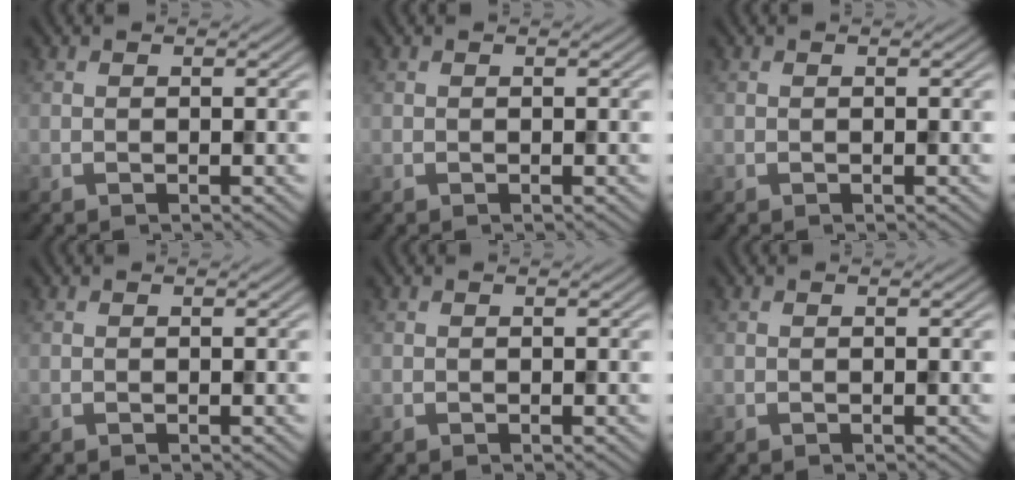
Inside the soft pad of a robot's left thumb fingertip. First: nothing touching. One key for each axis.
{"total": 0.0}
{"total": 0.0}
{"total": 0.0}
{"total": 0.0}
{"total": 0.0}